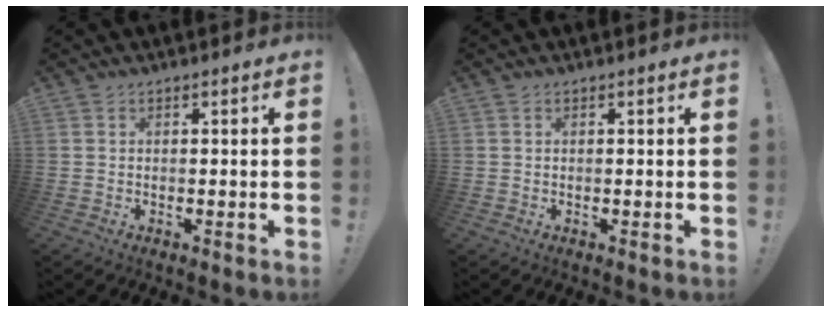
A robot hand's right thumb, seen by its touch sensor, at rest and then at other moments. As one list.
[{"total": 0.0}]